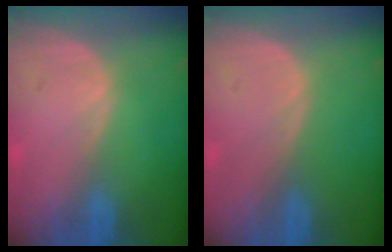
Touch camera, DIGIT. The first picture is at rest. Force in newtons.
{"total": 0.0}